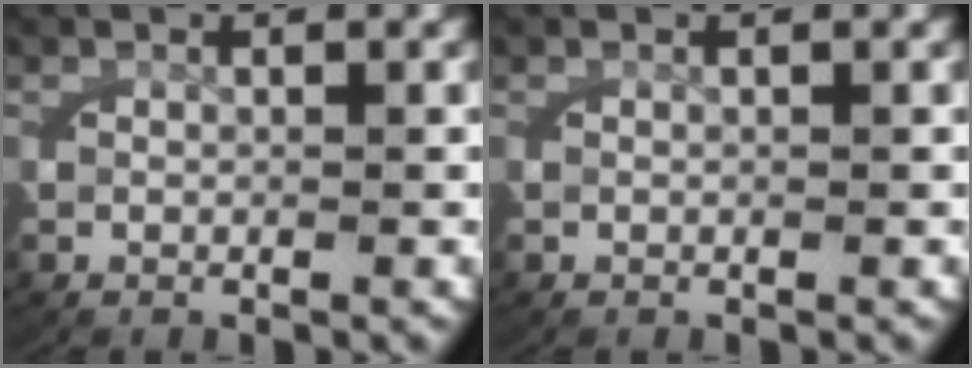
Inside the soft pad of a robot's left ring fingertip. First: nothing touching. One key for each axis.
{"total": 0.0}